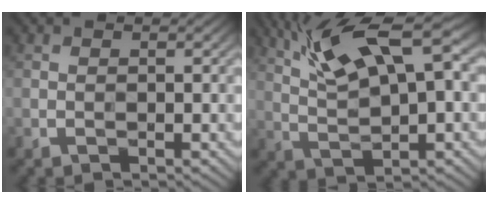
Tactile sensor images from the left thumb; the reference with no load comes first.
{"total": 12.1, "force": [5.8, 3.5, 10.0], "torque": [-0.203, 0.016, 0.107]}